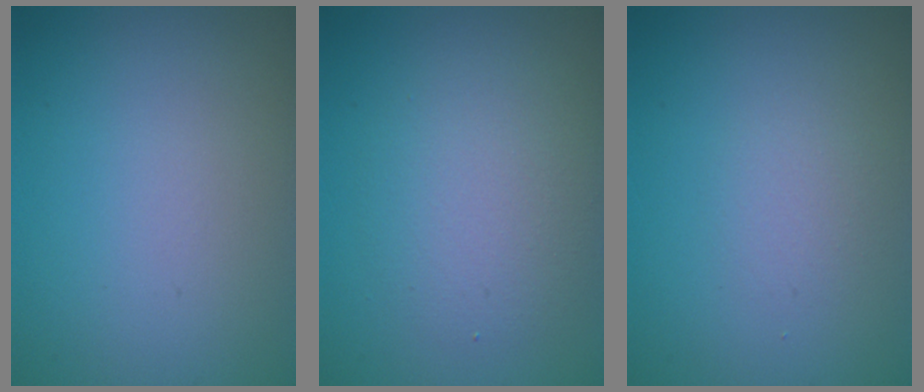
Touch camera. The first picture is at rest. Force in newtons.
{"total": 3.8, "press": 3.8, "slide": 0.1}
{"total": 1.2, "press": 1.2, "slide": 0.1}